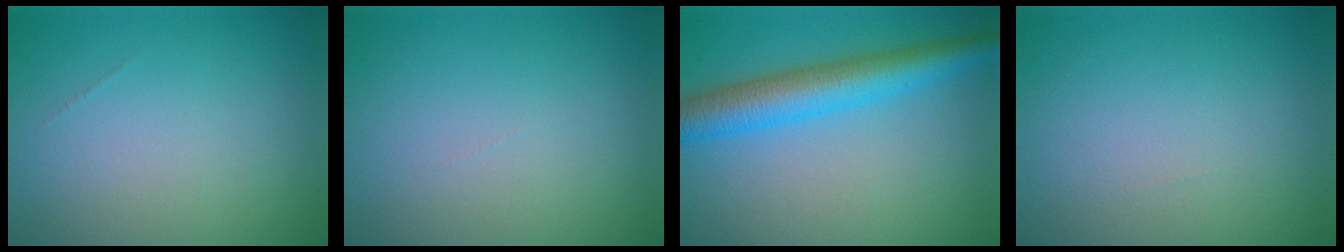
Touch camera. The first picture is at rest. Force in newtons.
{"total": 0.0}
{"total": 5.9, "press": 5.9, "slide": 0.1}
{"total": 0.0}